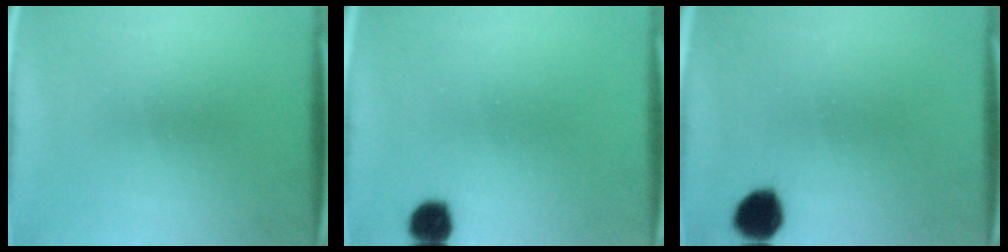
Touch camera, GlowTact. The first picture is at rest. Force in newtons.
{"total": 4.1}
{"total": 5.7}